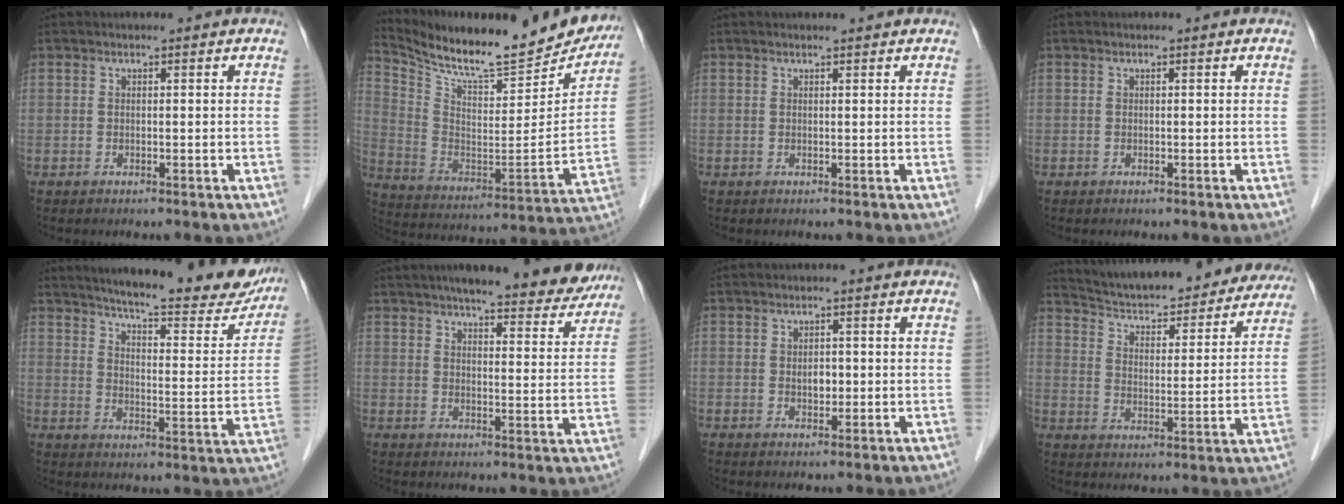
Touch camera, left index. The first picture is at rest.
{"total": 25.2, "force": [22.2, 4.9, 10.7], "torque": [-0.179, -0.051, 0.325]}
{"total": 1.3, "force": [1.3, 0.1, 0.2], "torque": [-0.010, 0.009, 0.017]}
{"total": 0.0}
{"total": 22.6, "force": [20.0, 3.5, 9.9], "torque": [-0.136, -0.046, 0.247]}
{"total": 18.1, "force": [15.7, 3.1, 8.4], "torque": [-0.108, 0.001, 0.195]}
{"total": 1.9, "force": [0.0, 1.2, 1.5], "torque": [-0.024, 0.001, 0.001]}
{"total": 26.1, "force": [23.9, 5.7, 8.8], "torque": [-0.143, -0.019, 0.314]}